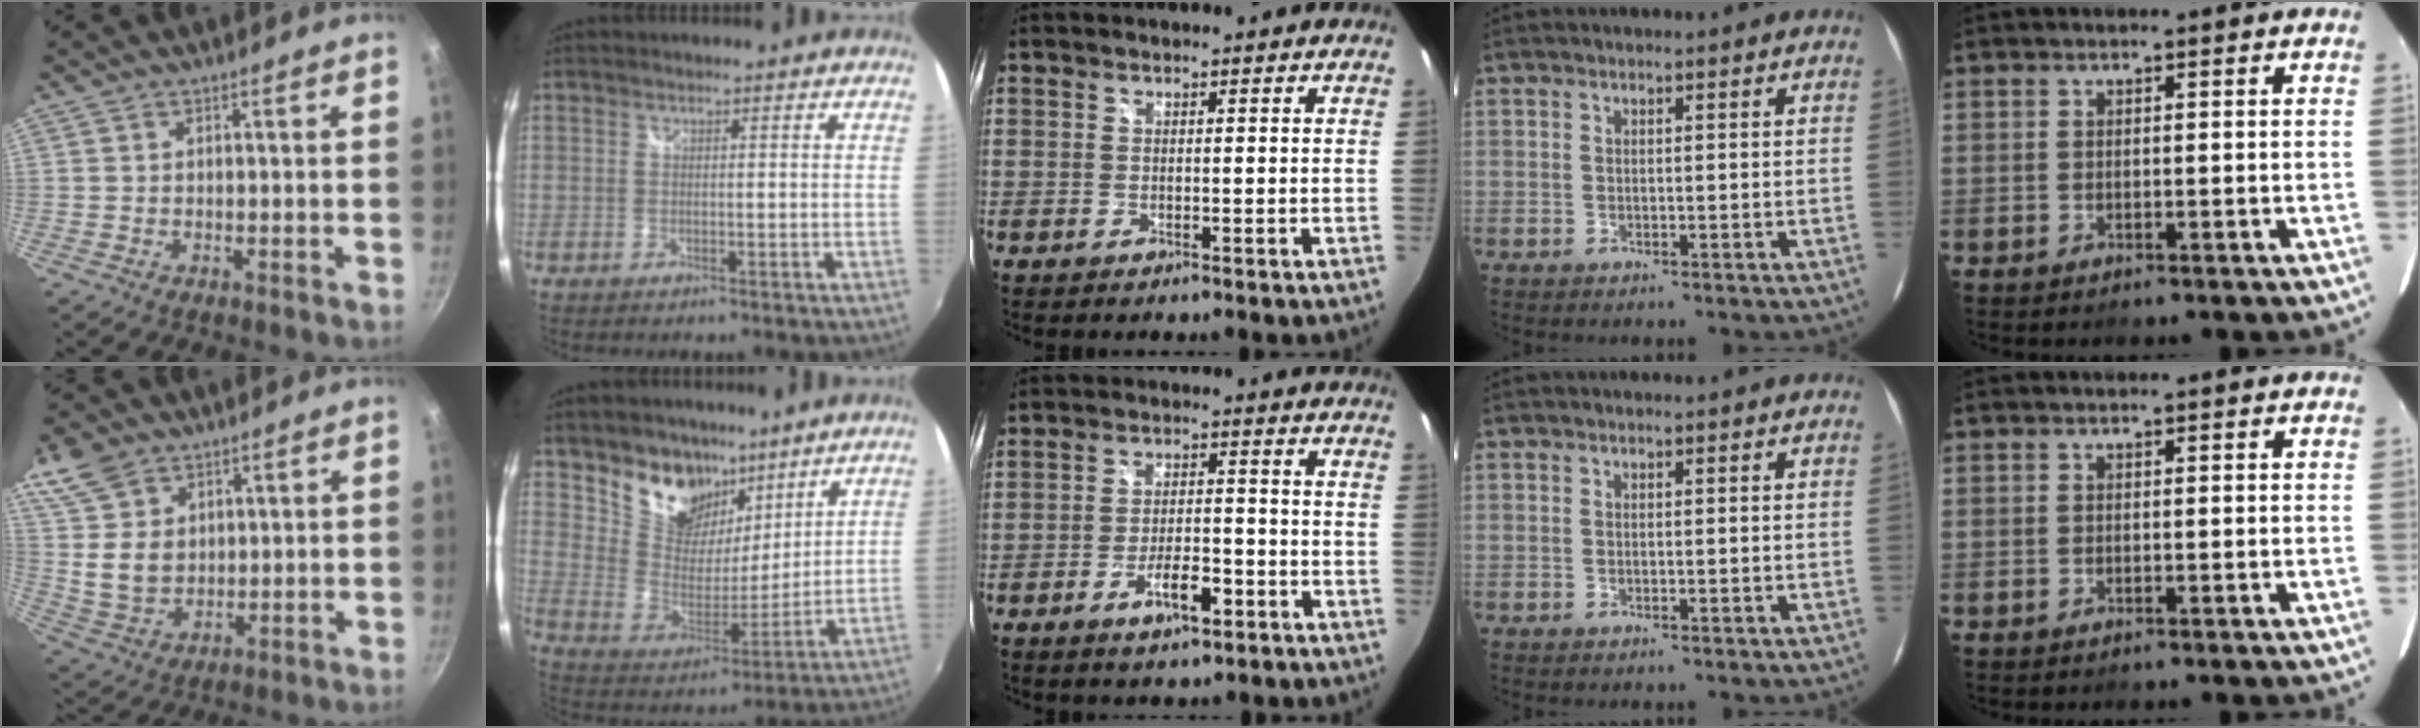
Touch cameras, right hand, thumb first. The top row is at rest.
{"thumb": {"total": 10.9, "force": [5.5, 7.7, 5.4], "torque": [-0.081, -0.025, 0.117]}, "index": {"total": 14.4, "force": [9.7, 9.2, 5.3], "torque": [-0.117, 0.001, 0.183]}, "middle": {"total": 6.4, "force": [-3.9, 2.3, 4.5], "torque": [-0.088, 0.000, -0.058]}}